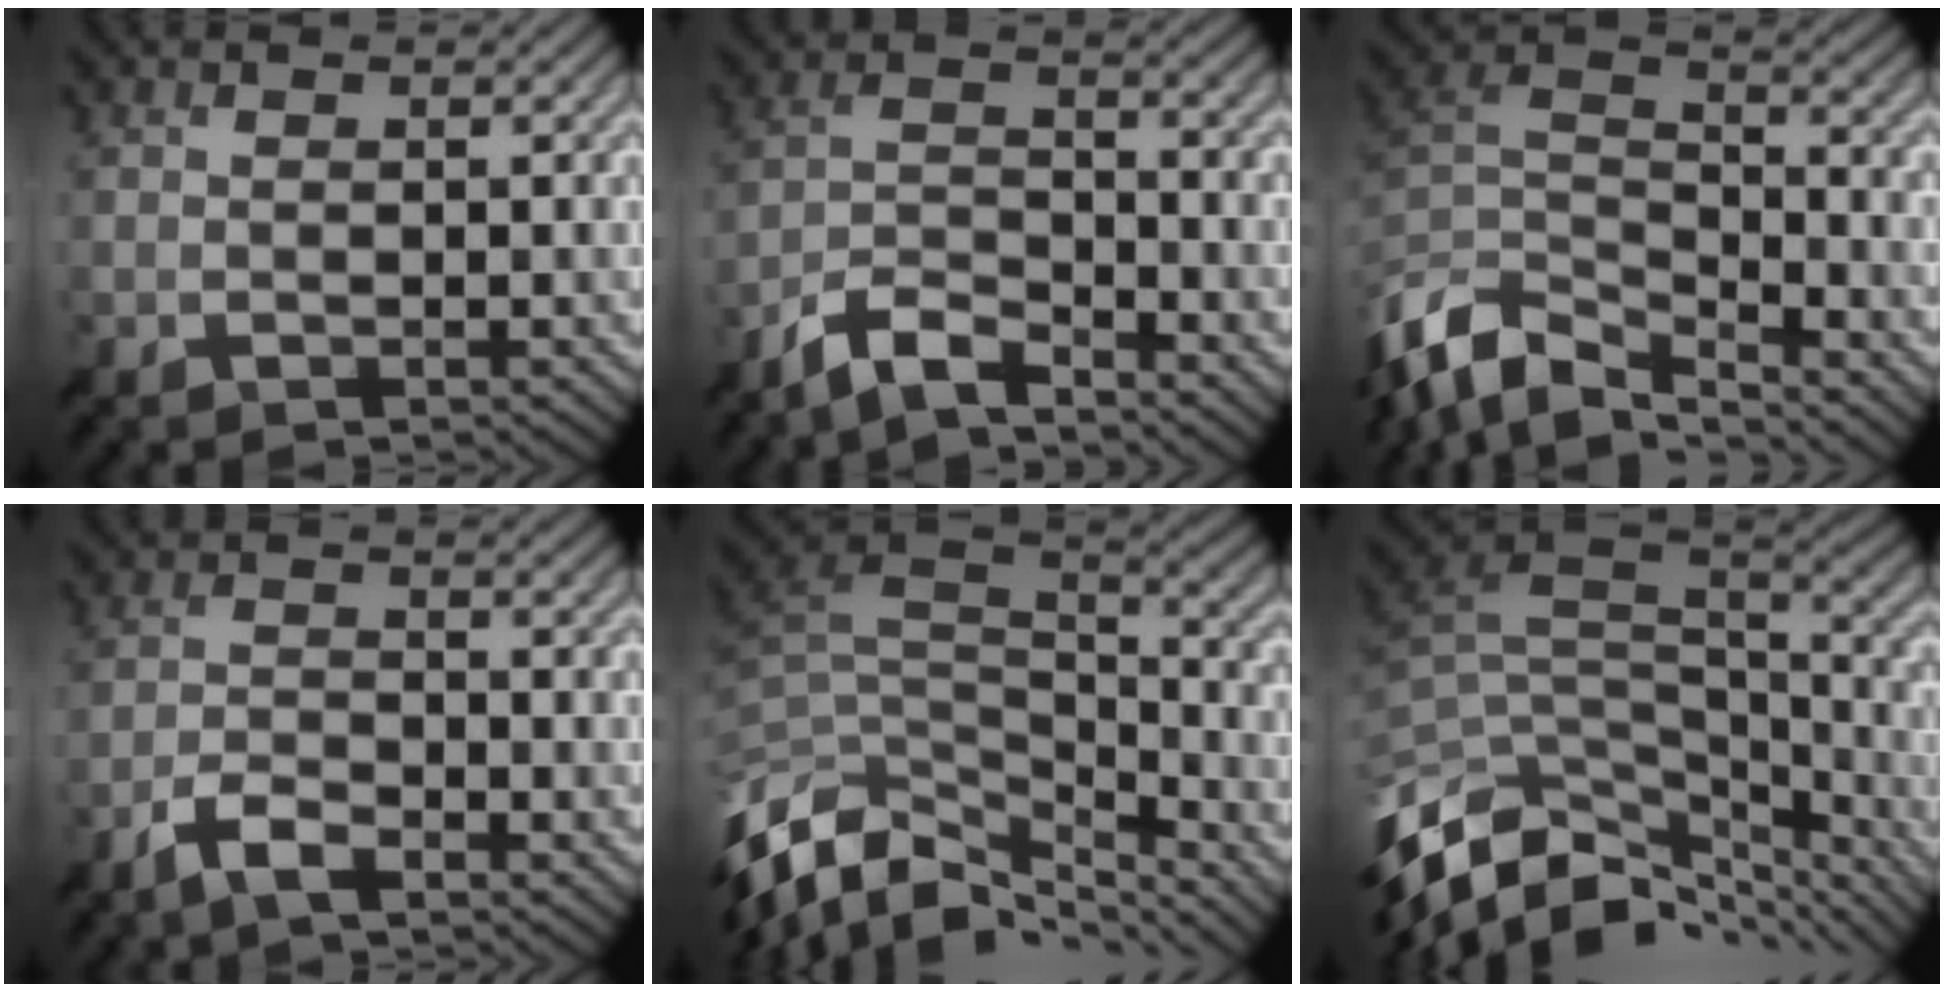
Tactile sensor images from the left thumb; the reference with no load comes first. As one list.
[{"total": 6.2, "force": [-5.3, 1.4, 3.0], "torque": [-0.060, -0.002, -0.115]}, {"total": 11.8, "force": [-7.8, 5.3, 7.1], "torque": [-0.176, -0.013, -0.147]}, {"total": 3.9, "force": [-2.9, 1.1, 2.4], "torque": [-0.056, -0.001, -0.065]}, {"total": 13.1, "force": [-7.8, 7.0, 7.9], "torque": [-0.223, -0.025, -0.126]}, {"total": 13.3, "force": [-5.9, 7.8, 9.1], "torque": [-0.236, -0.016, -0.092]}]